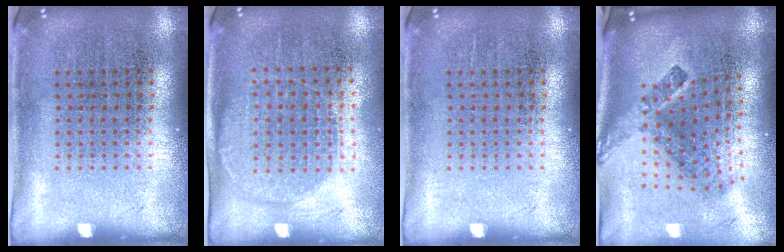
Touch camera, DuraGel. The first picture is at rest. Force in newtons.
{"total": 1.3, "press": 1.2, "slide": 0.5}
{"total": 0.0}
{"total": 2.6, "press": 1.6, "slide": 2.1}